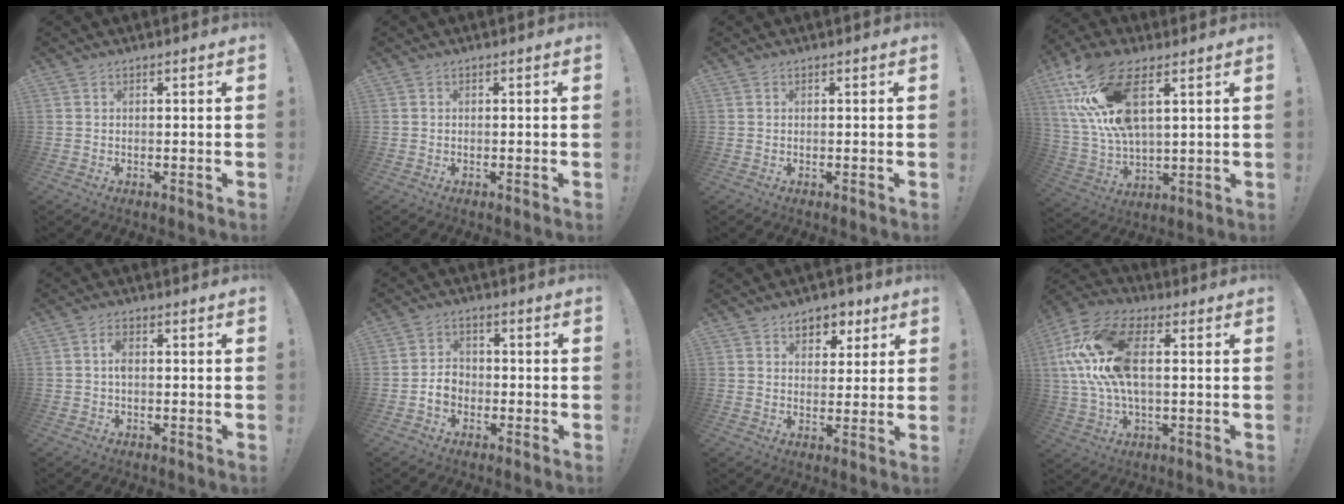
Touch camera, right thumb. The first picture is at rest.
{"total": 0.0}
{"total": 0.0}
{"total": 19.7, "force": [8.8, 9.1, 15.1], "torque": [-0.308, -0.029, 0.157]}
{"total": 2.8, "force": [0.1, 1.5, 2.3], "torque": [-0.040, 0.004, -0.001]}
{"total": 5.0, "force": [-2.1, 3.9, 2.4], "torque": [-0.040, 0.011, -0.039]}
{"total": 6.8, "force": [3.7, 5.2, 2.3], "torque": [-0.026, -0.018, 0.068]}
{"total": 19.7, "force": [3.2, 10.4, 16.4], "torque": [-0.316, 0.005, 0.057]}